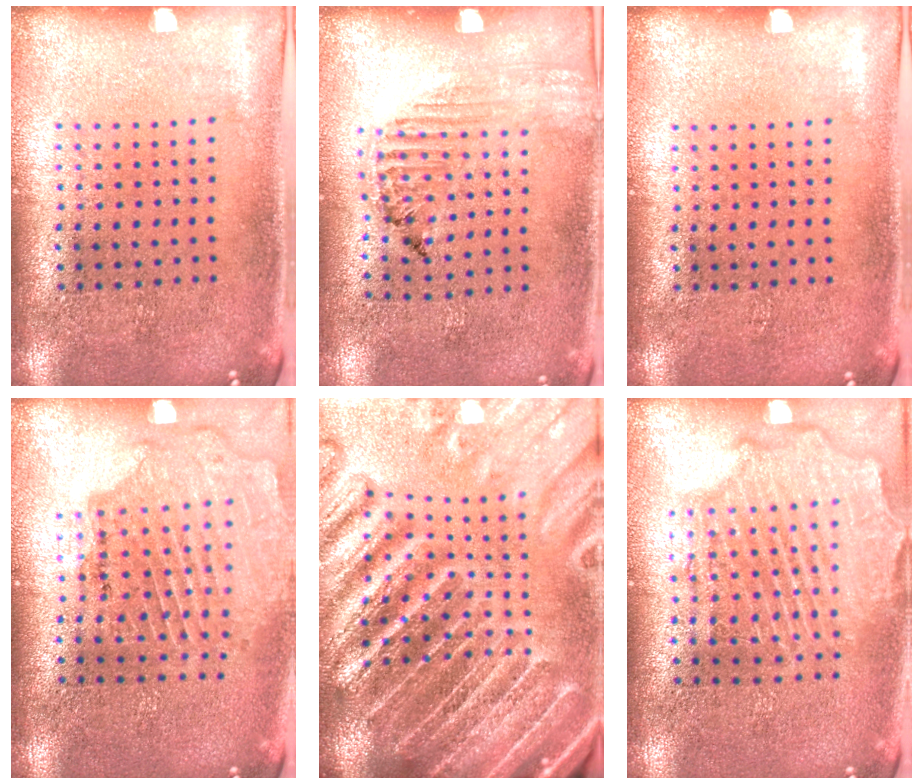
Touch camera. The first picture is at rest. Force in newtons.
{"total": 1.3, "press": 1.3, "slide": 0.2}
{"total": 0.0}
{"total": 1.6, "press": 1.5, "slide": 0.3}
{"total": 5.3, "press": 4.6, "slide": 2.5}
{"total": 2.4, "press": 2.2, "slide": 0.9}